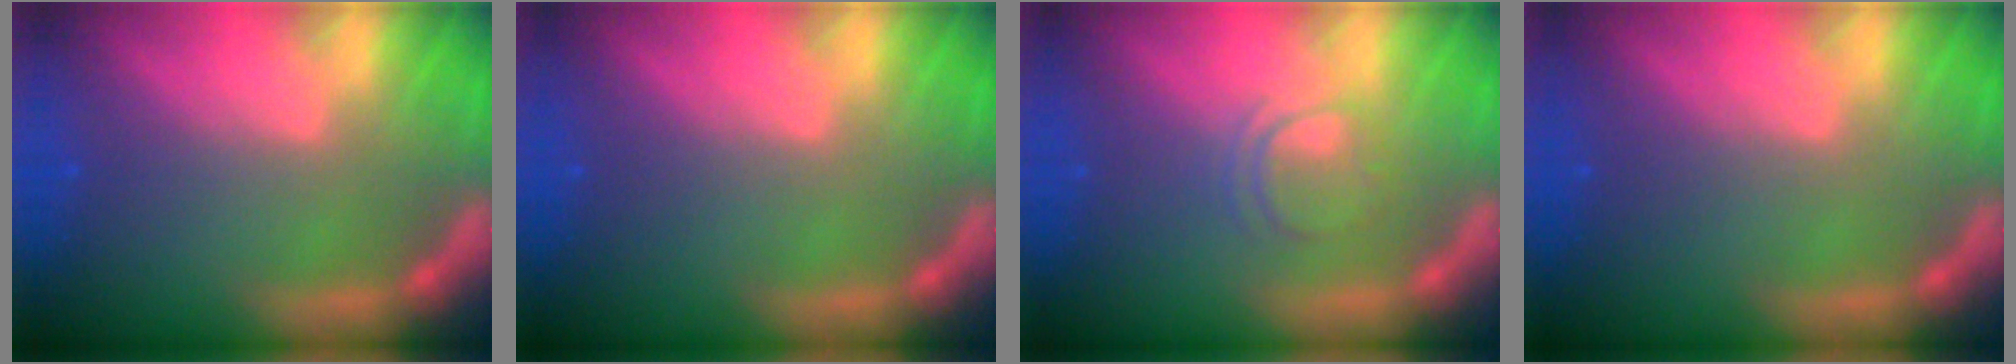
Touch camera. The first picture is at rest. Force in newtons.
{"total": 0.0}
{"total": 2.4}
{"total": 0.0}